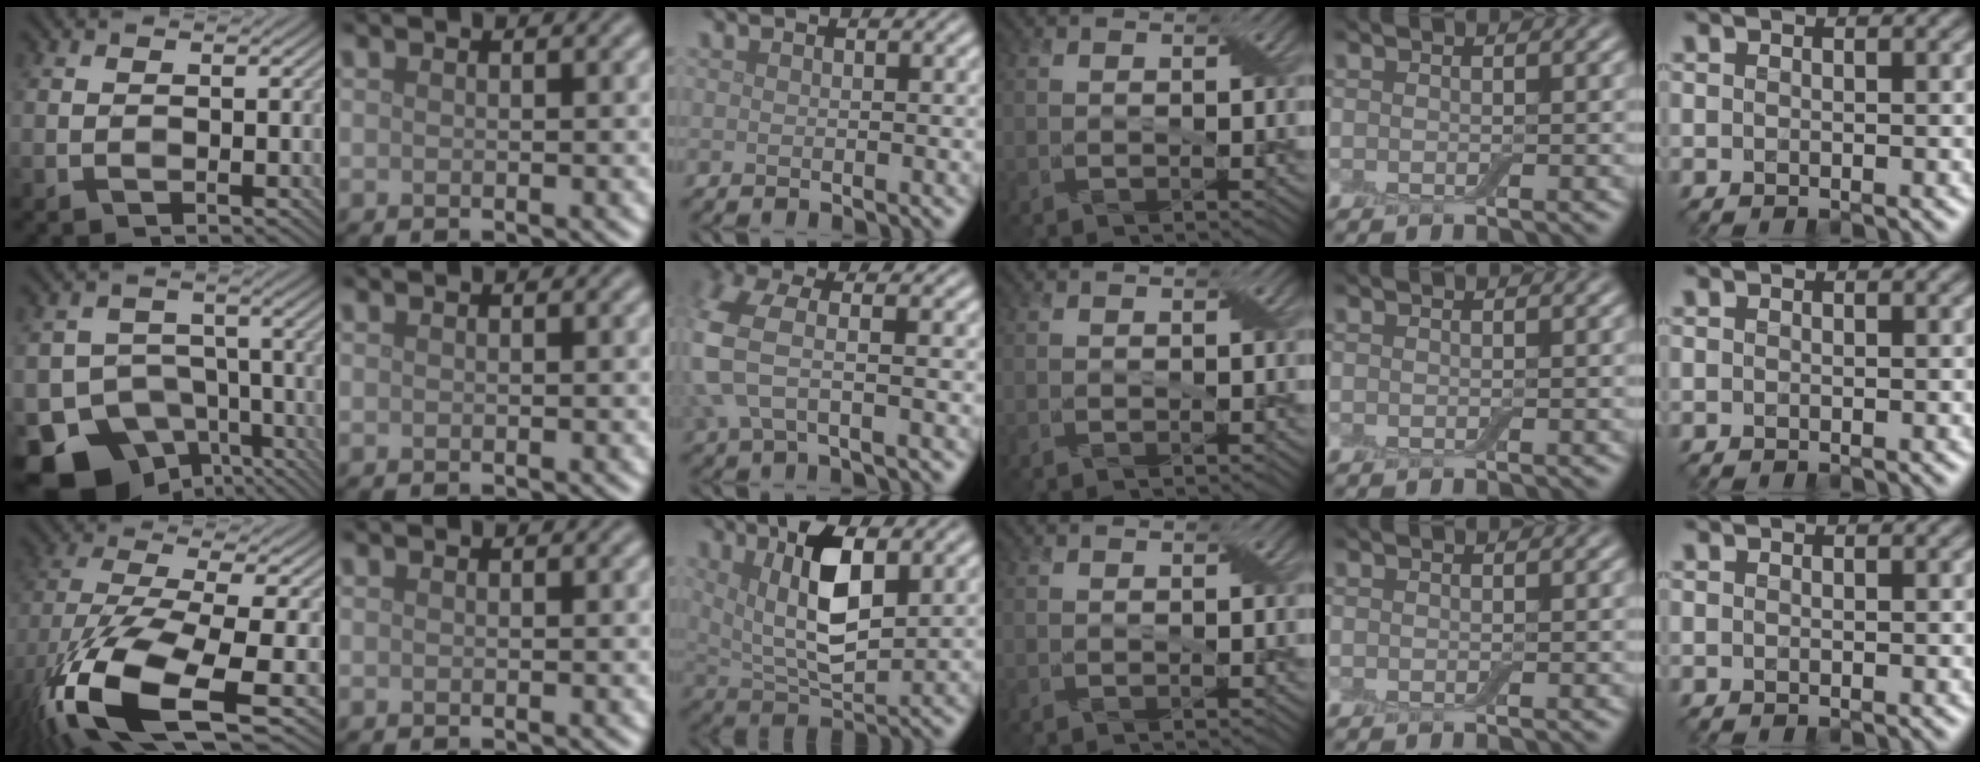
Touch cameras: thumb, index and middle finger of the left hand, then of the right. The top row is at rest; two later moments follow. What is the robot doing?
{"motion": "insert", "object": "airpods case & airpods"}